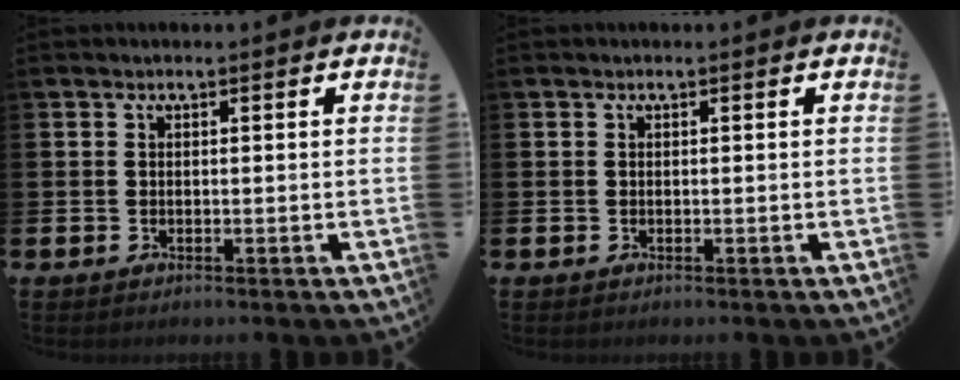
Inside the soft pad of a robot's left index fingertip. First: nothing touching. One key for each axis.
{"total": 0.0}